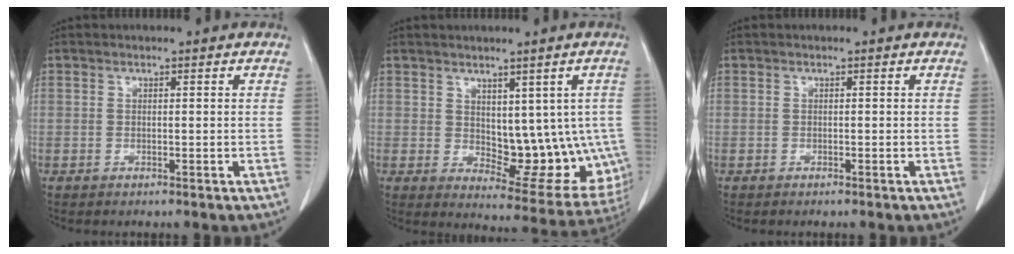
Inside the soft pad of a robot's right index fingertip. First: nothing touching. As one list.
[{"total": 12.5, "force": [0.4, 7.0, 10.3], "torque": [-0.107, 0.000, 0.027]}, {"total": 0.0}]